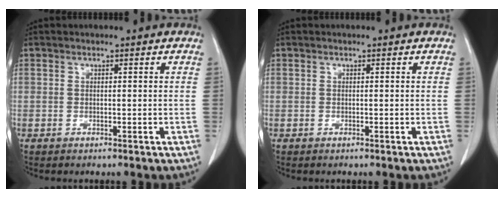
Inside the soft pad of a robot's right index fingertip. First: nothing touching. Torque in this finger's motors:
{"motor_torque": [0.00, 0.00, 0.00, 0.00]}